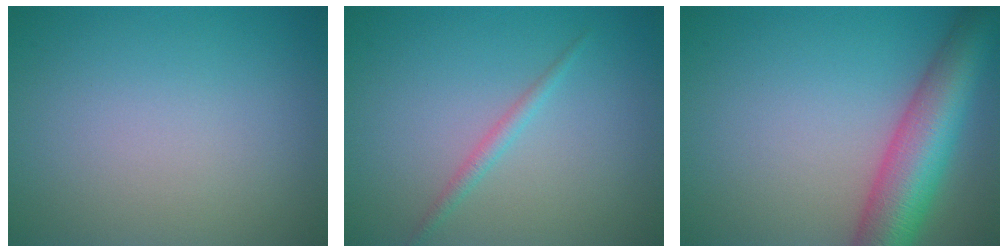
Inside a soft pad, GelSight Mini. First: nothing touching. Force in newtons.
{"total": 1.2, "press": 1.2, "slide": 0.0}
{"total": 8.9, "press": 8.9, "slide": 0.4}